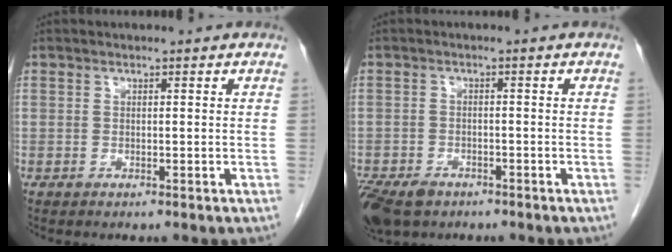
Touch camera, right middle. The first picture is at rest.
{"total": 8.6, "force": [-5.7, 5.2, 3.9], "torque": [-0.090, -0.010, -0.092]}